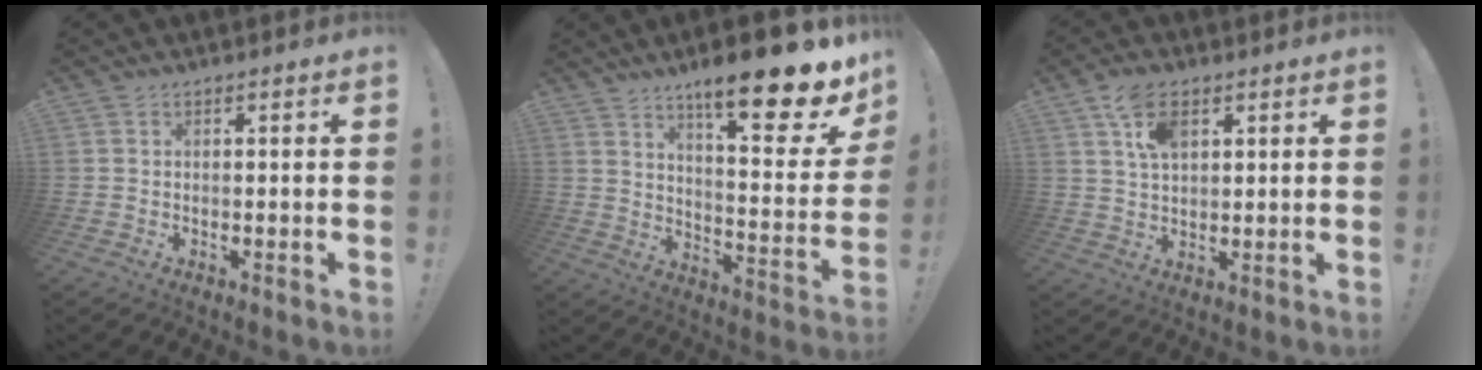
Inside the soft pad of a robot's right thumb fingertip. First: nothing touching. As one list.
[{"total": 21.2, "force": [13.8, 4.1, 15.6], "torque": [-0.220, -0.103, 0.209]}, {"total": 8.5, "force": [4.1, 4.9, 5.6], "torque": [-0.102, 0.000, 0.077]}]